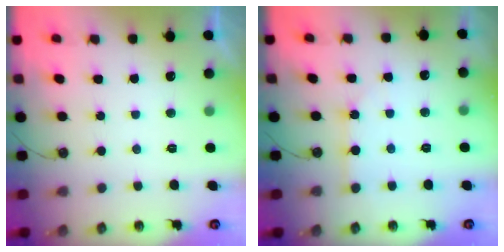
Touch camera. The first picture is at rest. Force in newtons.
{"total": 2.5, "press": 2.5, "slide": 0.3}